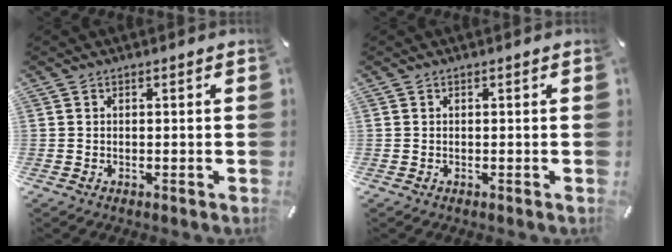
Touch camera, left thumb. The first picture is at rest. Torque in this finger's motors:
{"motor_torque": [-0.05, -0.03, -0.05, -0.02, 0.00]}